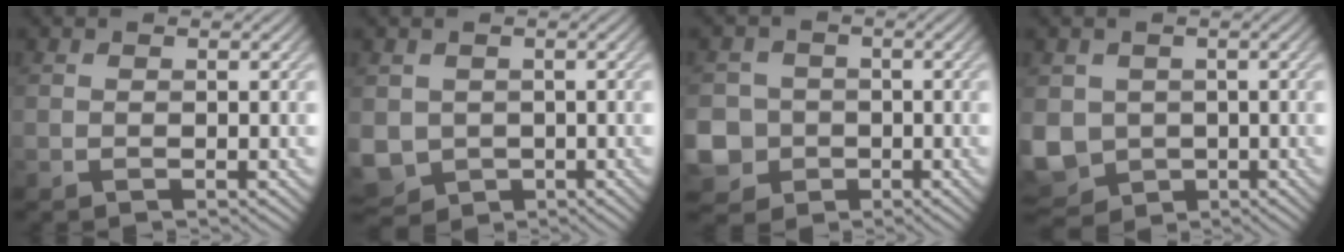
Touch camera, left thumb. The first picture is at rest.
{"total": 4.5, "force": [-0.3, 4.1, 1.8], "torque": [-0.065, -0.028, -0.006]}
{"total": 8.2, "force": [-2.3, 7.6, 2.0], "torque": [-0.075, -0.027, -0.067]}
{"total": 6.8, "force": [-0.5, 6.0, 3.2], "torque": [-0.103, -0.030, -0.010]}